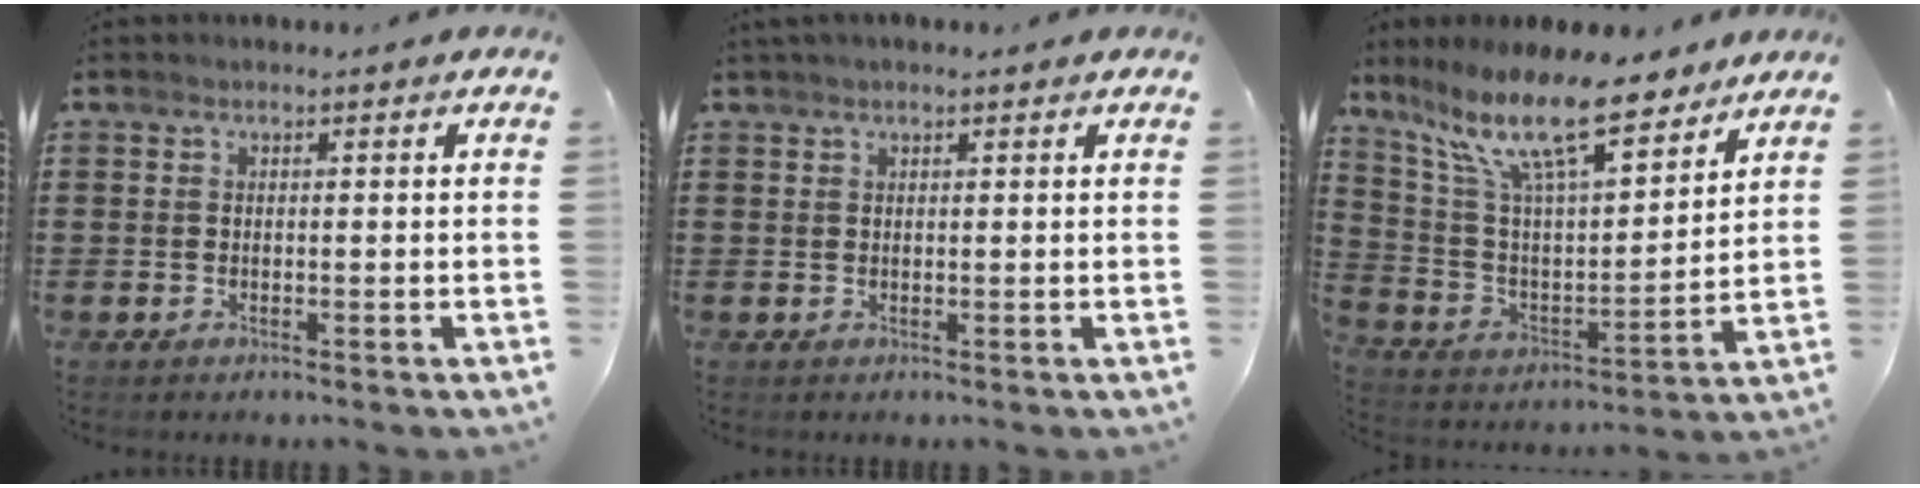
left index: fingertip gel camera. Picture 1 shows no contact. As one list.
[{"total": 1.2, "force": [0.9, 0.2, 0.7], "torque": [-0.015, 0.002, 0.016]}, {"total": 14.8, "force": [10.9, 3.3, 9.4], "torque": [-0.207, -0.053, 0.190]}]